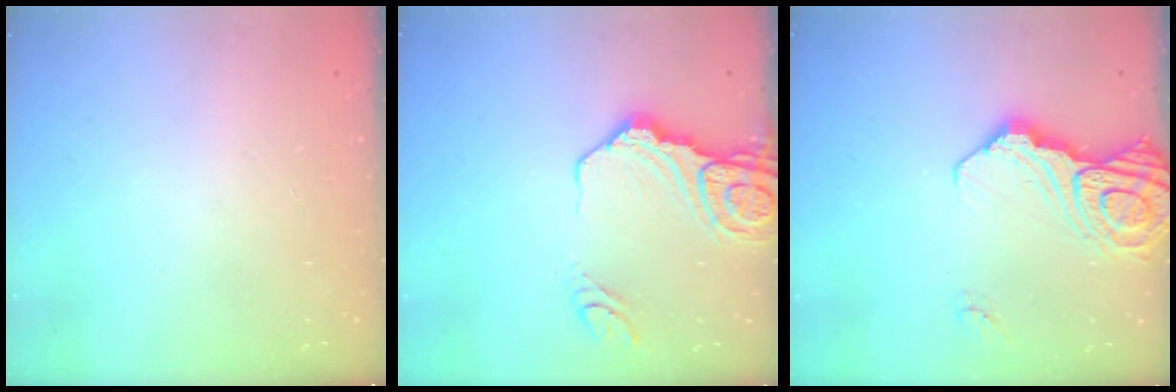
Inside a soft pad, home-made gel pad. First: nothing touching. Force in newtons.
{"total": 13.6, "press": 13.5, "slide": 1.7}
{"total": 16.7, "press": 16.6, "slide": 2.1}